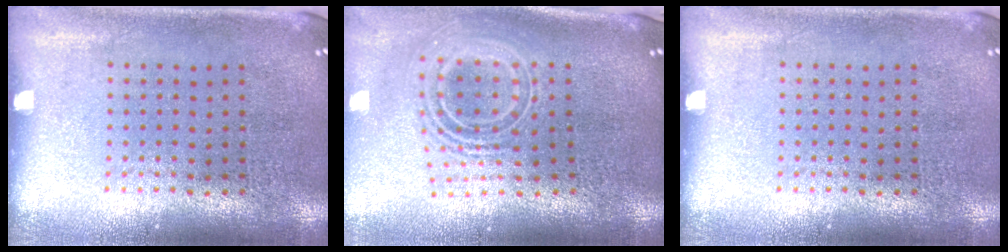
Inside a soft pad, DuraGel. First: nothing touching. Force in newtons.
{"total": 2.5, "press": 1.8, "slide": 1.8}
{"total": 0.0}